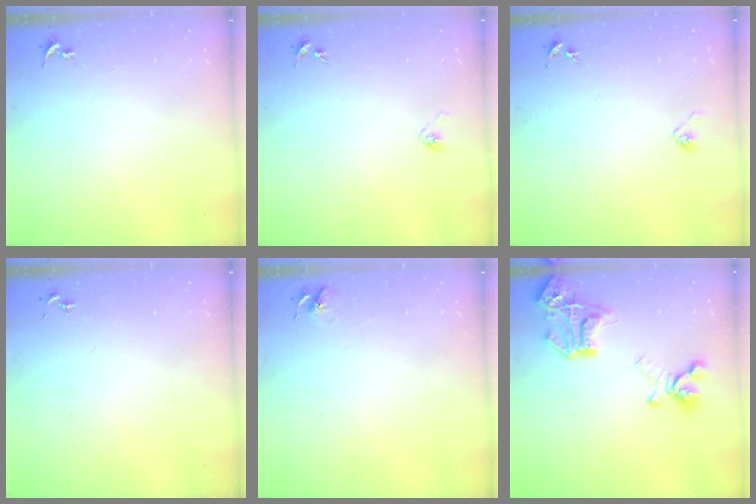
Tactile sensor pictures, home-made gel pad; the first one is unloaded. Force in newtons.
{"total": 2.9, "press": 2.6, "slide": 1.4}
{"total": 2.9, "press": 2.8, "slide": 0.8}
{"total": 0.0}
{"total": 5.8, "press": 5.8, "slide": 0.7}
{"total": 19.7, "press": 19.7, "slide": 1.4}